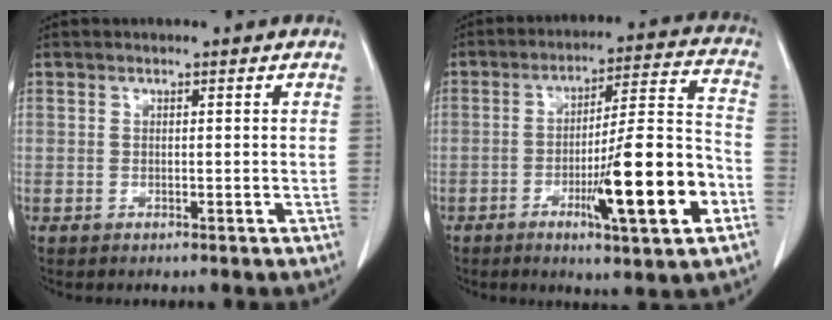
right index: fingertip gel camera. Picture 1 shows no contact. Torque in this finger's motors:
{"motor_torque": [2.14, 0.00, 0.99, 0.21]}